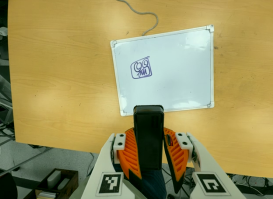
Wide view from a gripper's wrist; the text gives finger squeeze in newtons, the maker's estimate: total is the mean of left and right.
{"total": 11.3, "left": 8.7, "right": 13.9}